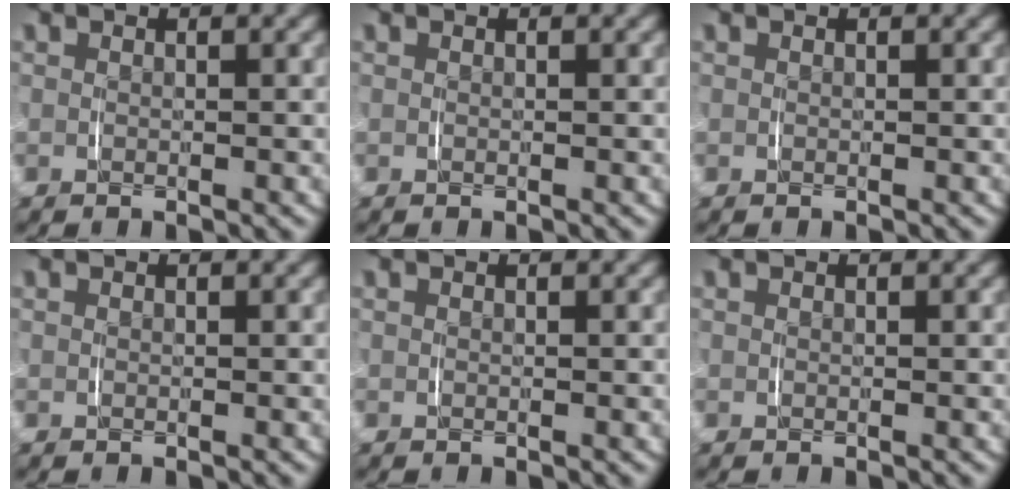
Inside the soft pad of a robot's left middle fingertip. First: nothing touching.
{"total": 0.0}
{"total": 0.0}
{"total": 0.0}
{"total": 0.0}
{"total": 0.0}